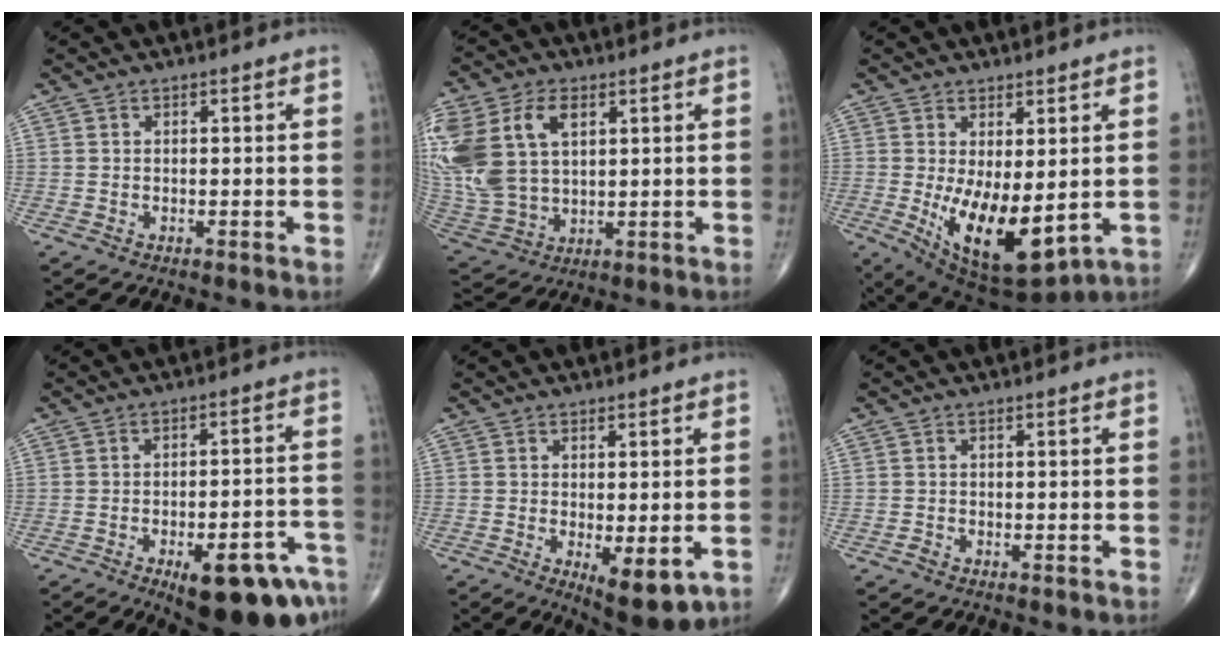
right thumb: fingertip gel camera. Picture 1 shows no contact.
{"total": 22.8, "force": [7.1, 14.9, 15.8], "torque": [-0.383, 0.018, 0.149]}
{"total": 13.5, "force": [-1.5, 5.9, 12.0], "torque": [-0.198, -0.029, 0.001]}
{"total": 16.6, "force": [-9.4, 5.7, 12.5], "torque": [-0.103, 0.052, -0.118]}
{"total": 8.2, "force": [-2.2, 3.0, 7.3], "torque": [-0.098, -0.022, -0.023]}
{"total": 0.7, "force": [-0.4, 0.4, 0.5], "torque": [-0.012, -0.001, -0.007]}